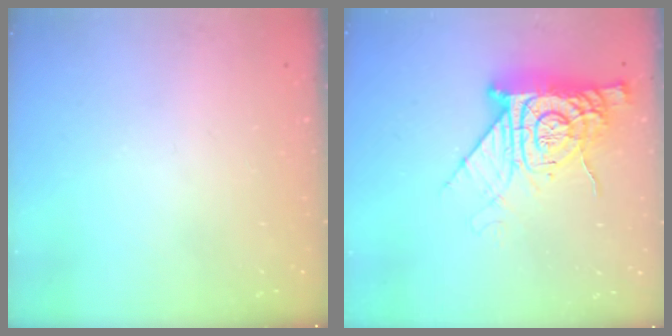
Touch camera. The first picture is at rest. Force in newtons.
{"total": 14.3, "press": 14.2, "slide": 1.3}